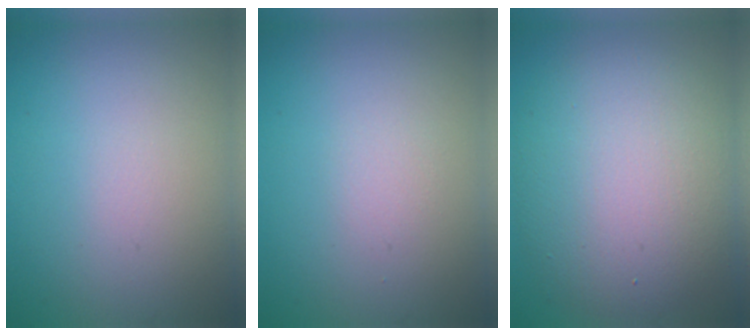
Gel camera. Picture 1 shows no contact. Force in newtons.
{"total": 0.7, "press": 0.7, "slide": 0.0}
{"total": 9.6, "press": 9.6, "slide": 0.6}